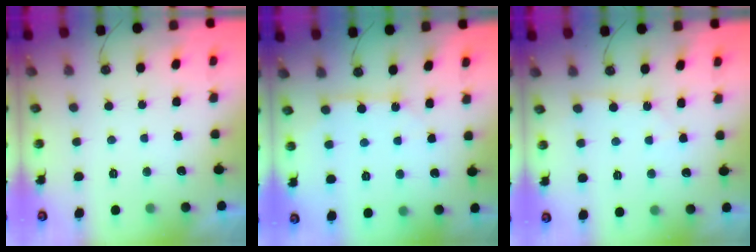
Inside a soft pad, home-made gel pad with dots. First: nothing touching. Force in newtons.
{"total": 6.6, "press": 6.5, "slide": 0.7}
{"total": 4.8, "press": 4.8, "slide": 0.6}